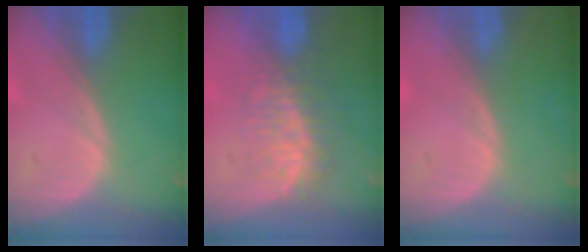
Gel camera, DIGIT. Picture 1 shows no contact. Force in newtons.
{"total": 8.0, "press": 7.4, "slide": 3.0}
{"total": 0.0}